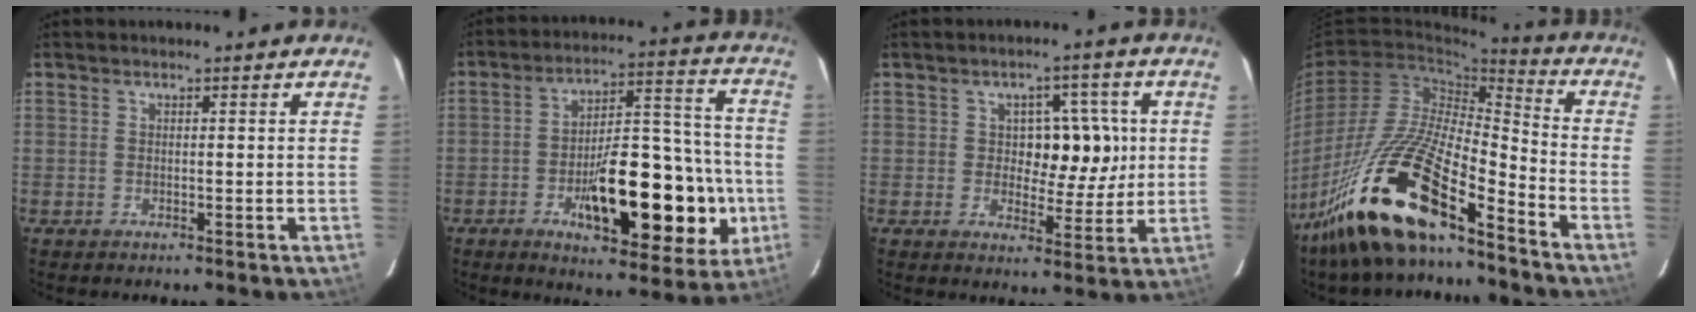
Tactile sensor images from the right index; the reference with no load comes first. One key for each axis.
{"total": 19.9, "fx": -5.9, "fy": 6.7, "fz": 17.8, "tx": -0.237, "ty": 0.024, "tz": -0.075}
{"total": 7.4, "fx": 1.0, "fy": 4.6, "fz": 5.7, "tx": -0.065, "ty": 0.019, "tz": 0.021}
{"total": 20.0, "fx": -13.8, "fy": 4.1, "fz": 13.9, "tx": -0.292, "ty": -0.028, "tz": -0.257}